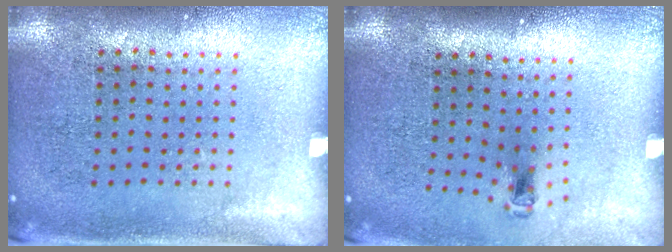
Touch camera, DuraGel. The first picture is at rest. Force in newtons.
{"total": 0.8, "press": 0.4, "slide": 0.7}